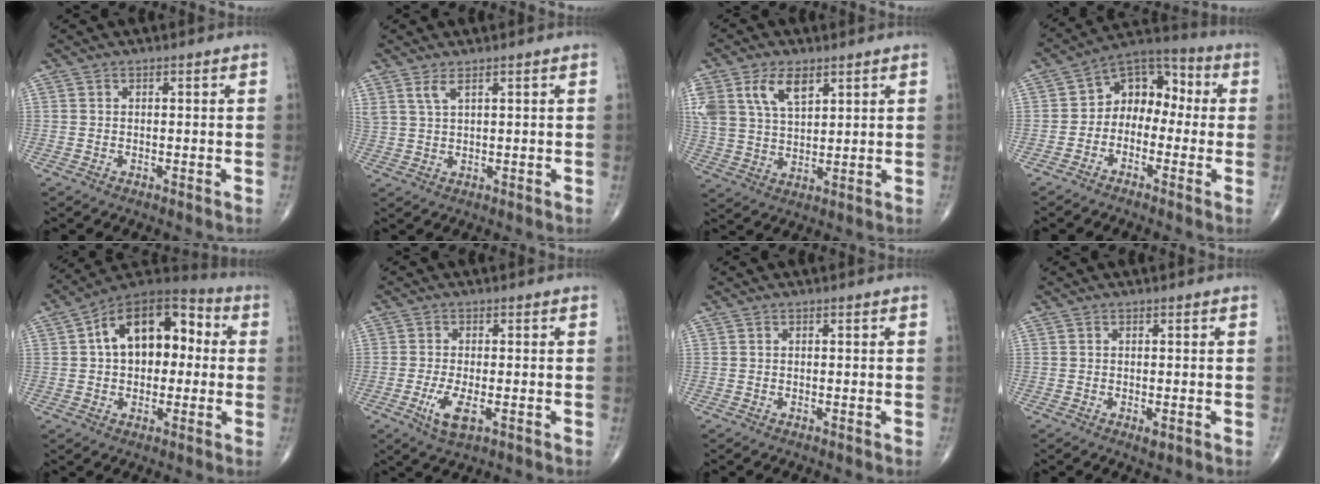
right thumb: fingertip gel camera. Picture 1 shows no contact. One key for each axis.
{"total": 2.7, "fx": 1.7, "fy": 0.6, "fz": 2.0, "tx": -0.046, "ty": -0.005, "tz": 0.042}
{"total": 10.8, "fx": 5.4, "fy": 6.0, "fz": 7.3, "tx": -0.139, "ty": -0.014, "tz": 0.112}
{"total": 9.9, "fx": -0.9, "fy": 7.3, "fz": 6.7, "tx": -0.062, "ty": 0.046, "tz": -0.037}
{"total": 17.1, "fx": 2.5, "fy": 10.6, "fz": 13.3, "tx": -0.169, "ty": 0.042, "tz": 0.031}
{"total": 5.1, "fx": -1.7, "fy": 1.9, "fz": 4.5, "tx": -0.093, "ty": -0.010, "tz": -0.027}
{"total": 0.0}
{"total": 1.3, "fx": -0.4, "fy": 0.5, "fz": 1.1, "tx": -0.016, "ty": -0.004, "tz": -0.005}